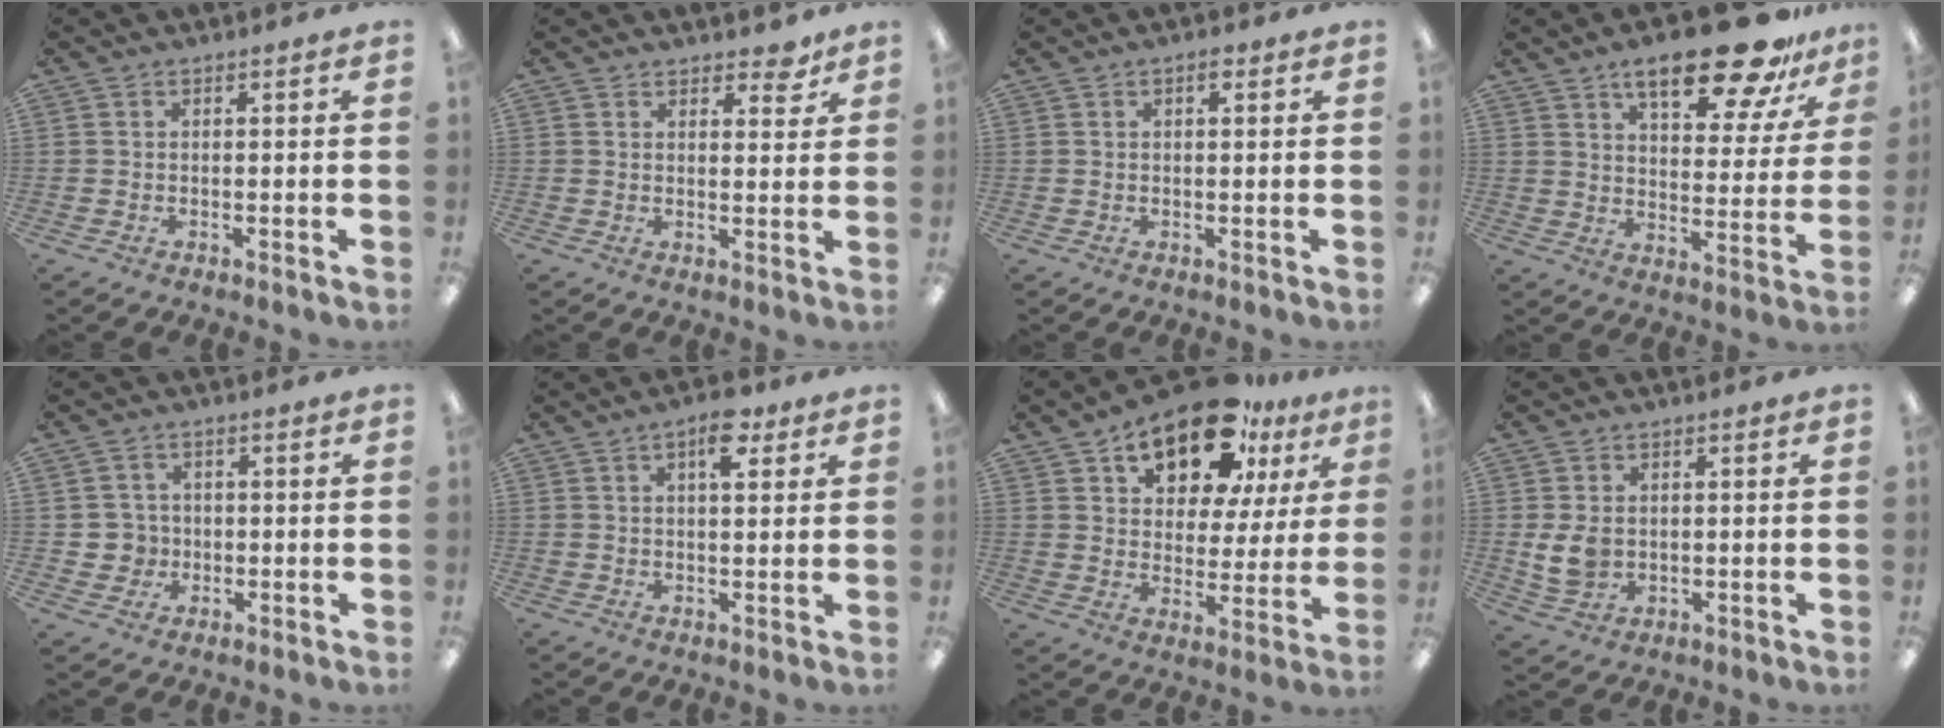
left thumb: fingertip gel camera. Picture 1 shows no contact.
{"total": 4.4, "force": [3.6, 2.0, 1.6], "torque": [-0.007, -0.020, 0.060]}
{"total": 1.8, "force": [0.9, 0.8, 1.4], "torque": [-0.014, -0.003, 0.012]}
{"total": 19.0, "force": [13.1, 6.9, 11.9], "torque": [-0.169, -0.075, 0.212]}
{"total": 4.4, "force": [-0.3, 4.4, 0.4], "torque": [-0.010, 0.009, -0.006]}
{"total": 7.4, "force": [3.9, 3.3, 5.4], "torque": [-0.074, -0.009, 0.060]}
{"total": 18.0, "force": [12.5, 8.3, 9.9], "torque": [-0.161, -0.066, 0.214]}
{"total": 5.9, "force": [0.6, 4.7, 3.5], "torque": [-0.079, 0.001, 0.010]}